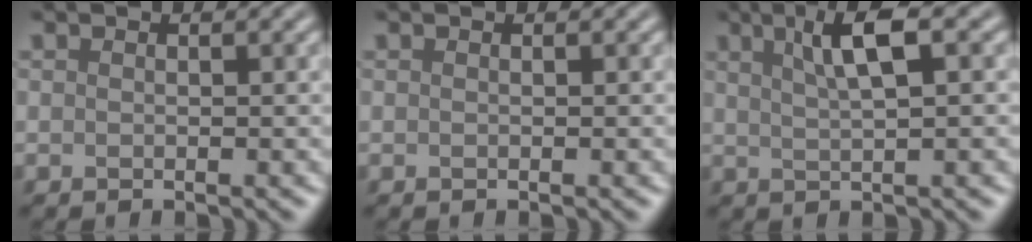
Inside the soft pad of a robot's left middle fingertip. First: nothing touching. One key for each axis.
{"total": 0.0}
{"total": 3.9, "fx": 1.3, "fy": 0.8, "fz": 3.6, "tx": -0.066, "ty": 0.008, "tz": 0.029}